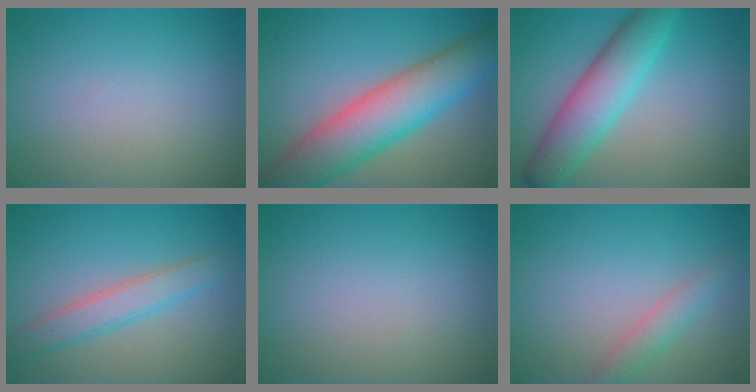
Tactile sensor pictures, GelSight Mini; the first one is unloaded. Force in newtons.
{"total": 9.6, "press": 9.6, "slide": 0.3}
{"total": 6.3, "press": 6.2, "slide": 0.3}
{"total": 3.3, "press": 3.3, "slide": 0.2}
{"total": 0.0}
{"total": 2.1, "press": 2.1, "slide": 0.1}